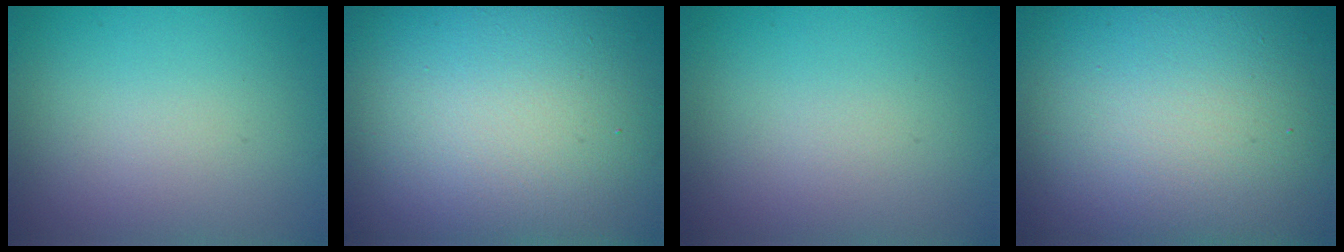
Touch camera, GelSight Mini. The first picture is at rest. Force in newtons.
{"total": 27.3, "press": 27.3, "slide": 1.3}
{"total": 0.0}
{"total": 21.2, "press": 21.1, "slide": 1.4}